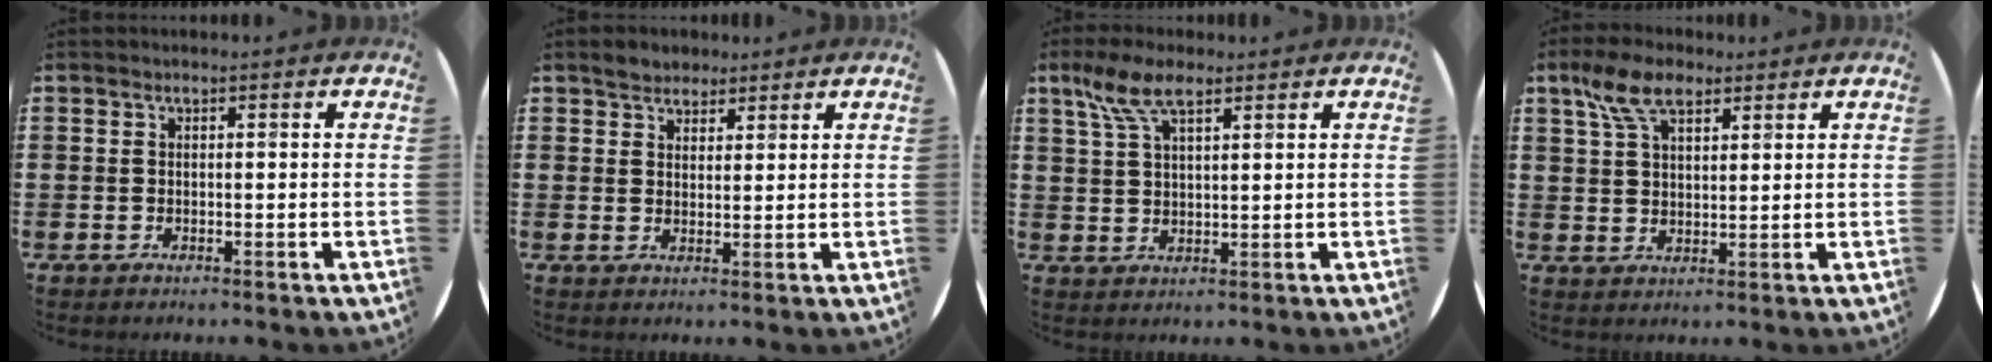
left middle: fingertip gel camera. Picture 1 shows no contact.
{"total": 2.7, "force": [2.4, 1.2, -0.1], "torque": [0.003, 0.002, 0.046]}
{"total": 6.4, "force": [4.0, 2.3, 4.4], "torque": [-0.098, 0.004, 0.072]}
{"total": 6.9, "force": [4.3, 3.3, 4.2], "torque": [-0.095, 0.007, 0.080]}